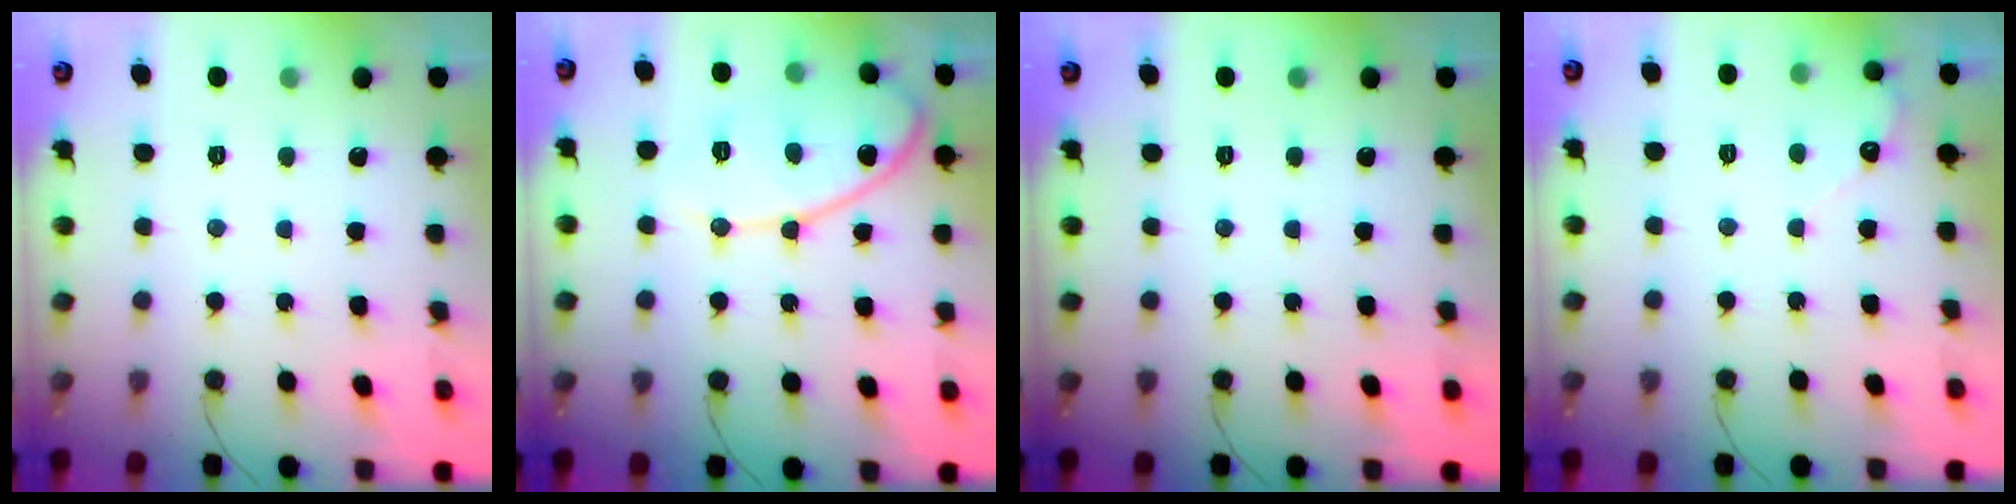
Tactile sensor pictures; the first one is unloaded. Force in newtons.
{"total": 13.5, "press": 13.5, "slide": 1.2}
{"total": 0.0}
{"total": 2.2, "press": 2.2, "slide": 0.1}